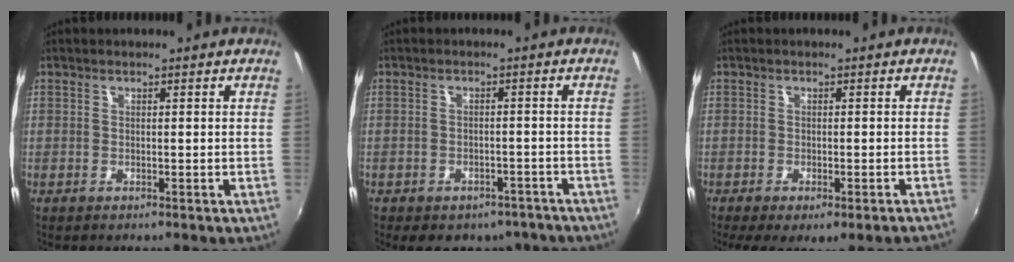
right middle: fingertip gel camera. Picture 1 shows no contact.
{"total": 11.3, "force": [-8.3, 6.3, 4.5], "torque": [-0.097, -0.005, -0.095]}
{"total": 6.8, "force": [-4.7, 1.2, 4.8], "torque": [-0.083, -0.033, -0.063]}